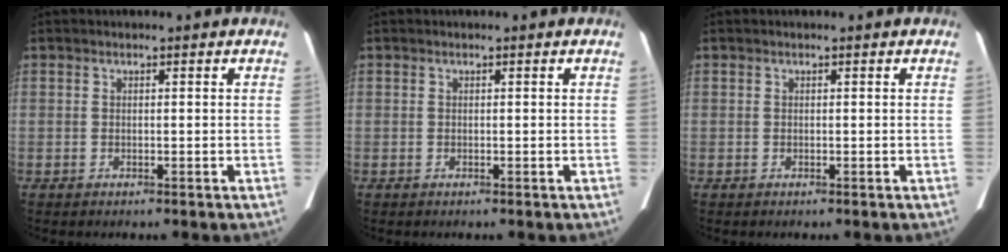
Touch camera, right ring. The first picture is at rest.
{"total": 0.0}
{"total": 0.0}